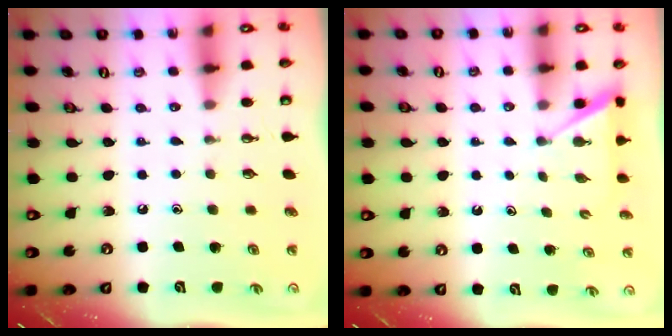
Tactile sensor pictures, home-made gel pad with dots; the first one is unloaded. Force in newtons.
{"total": 2.0, "press": 2.0, "slide": 0.3}